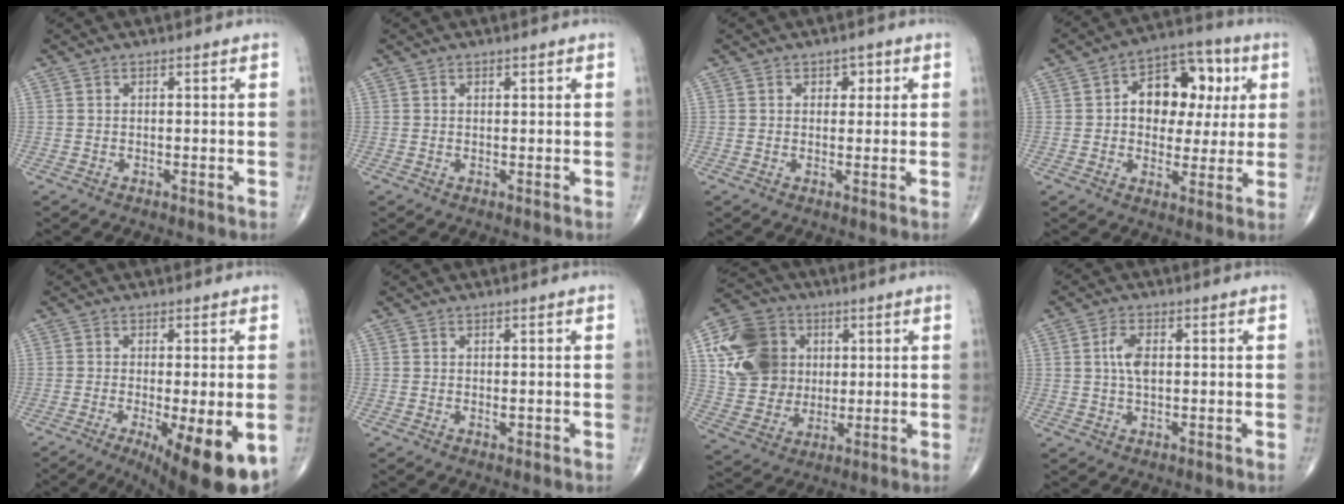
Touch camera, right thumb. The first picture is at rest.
{"total": 0.6, "force": [0.3, 0.4, 0.4], "torque": [-0.004, -0.002, 0.005]}
{"total": 2.6, "force": [1.0, 2.0, 1.5], "torque": [0.004, 0.000, 0.009]}
{"total": 14.6, "force": [2.8, 9.9, 10.3], "torque": [-0.094, 0.016, 0.036]}
{"total": 15.0, "force": [-6.1, 4.0, 13.2], "torque": [-0.160, -0.020, -0.082]}
{"total": 0.8, "force": [-0.1, 0.4, 0.6], "torque": [-0.008, -0.001, -0.002]}
{"total": 15.8, "force": [3.5, 13.3, 7.8], "torque": [-0.126, 0.001, 0.067]}
{"total": 4.3, "force": [0.6, 2.2, 3.7], "torque": [-0.078, 0.003, 0.009]}